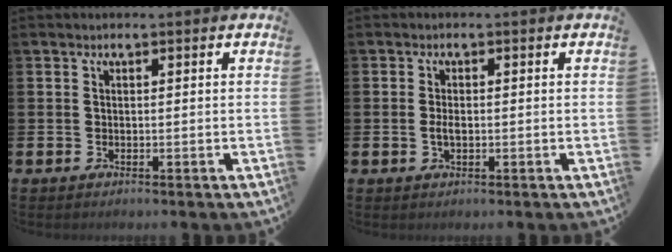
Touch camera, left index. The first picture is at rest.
{"total": 1.7, "force": [-0.3, 0.9, 1.5], "torque": [-0.028, 0.002, -0.006]}